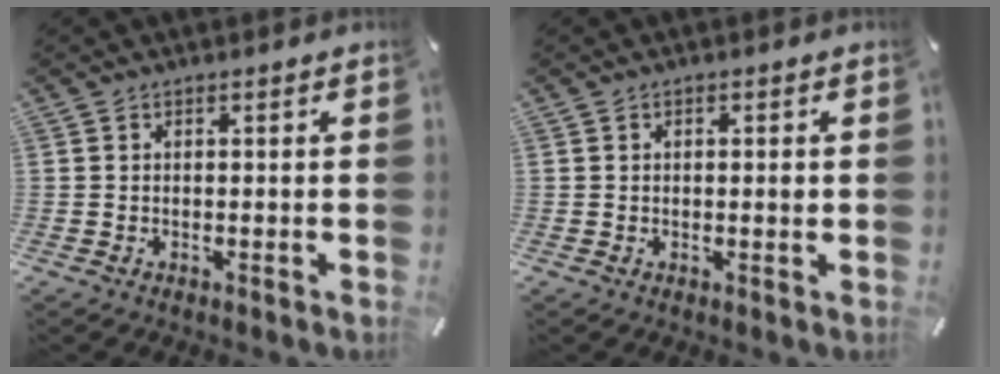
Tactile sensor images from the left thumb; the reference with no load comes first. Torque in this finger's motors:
{"motor_torque": [-0.05, -0.24, -0.17, 0.22, -0.01]}